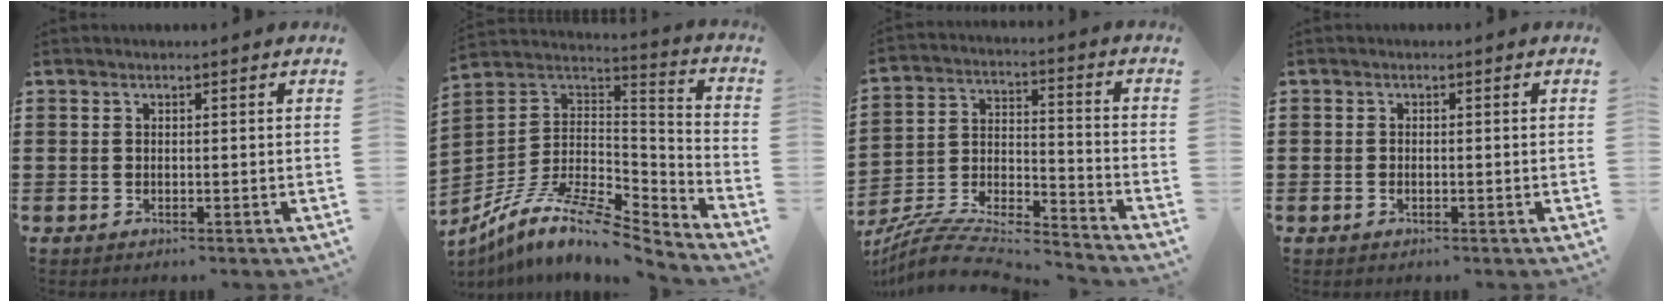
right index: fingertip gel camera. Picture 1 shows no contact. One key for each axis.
{"total": 10.3, "fx": -7.2, "fy": 3.2, "fz": 6.7, "tx": -0.141, "ty": 0.002, "tz": -0.146}
{"total": 7.5, "fx": -6.9, "fy": 1.4, "fz": 2.6, "tx": -0.058, "ty": -0.006, "tz": -0.141}
{"total": 0.6, "fx": -0.2, "fy": 0.3, "fz": 0.5, "tx": -0.011, "ty": -0.002, "tz": -0.003}